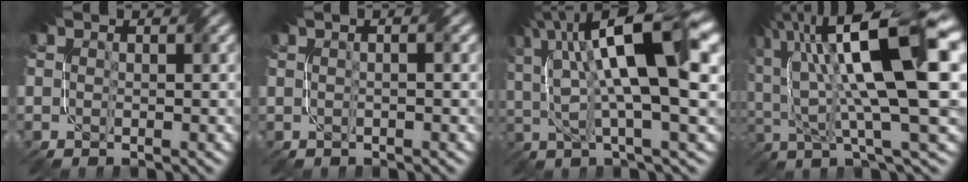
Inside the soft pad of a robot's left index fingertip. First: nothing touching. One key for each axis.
{"total": 2.1, "fx": 0.9, "fy": 1.0, "fz": 1.7, "tx": -0.006, "ty": 0.010, "tz": -0.008}
{"total": 12.3, "fx": 4.6, "fy": 3.2, "fz": 11.0, "tx": -0.201, "ty": 0.023, "tz": 0.080}
{"total": 14.2, "fx": 4.9, "fy": 3.3, "fz": 12.9, "tx": -0.226, "ty": 0.021, "tz": 0.082}